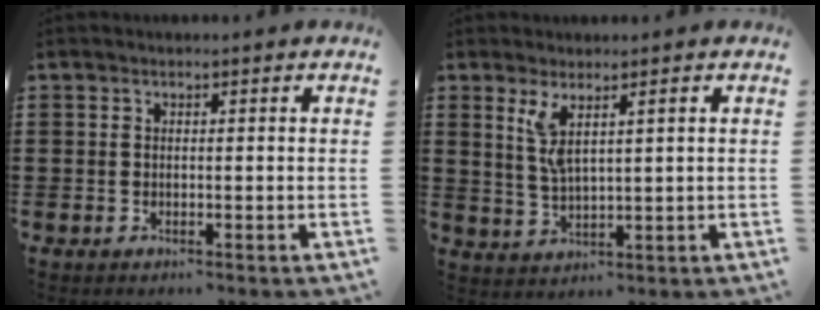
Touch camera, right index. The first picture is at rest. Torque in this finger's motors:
{"motor_torque": [-0.01, 0.18, 0.33, 0.06]}